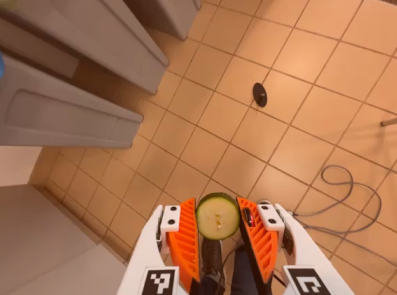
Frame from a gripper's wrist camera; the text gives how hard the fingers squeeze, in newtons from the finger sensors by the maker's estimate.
{"total": 7.9, "left": 7.1, "right": 8.6}